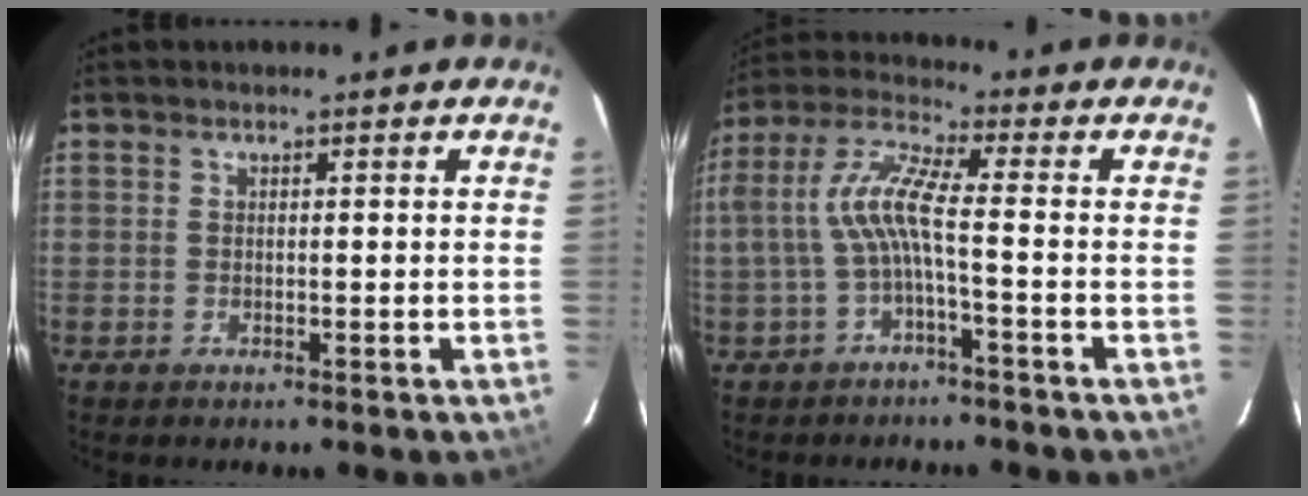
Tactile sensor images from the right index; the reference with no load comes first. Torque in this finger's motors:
{"motor_torque": [1.18, -0.27, 0.64, 0.18]}